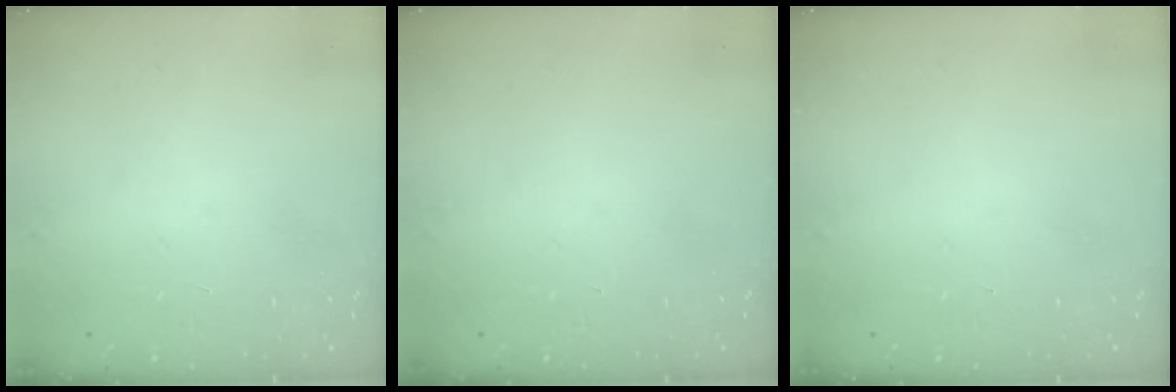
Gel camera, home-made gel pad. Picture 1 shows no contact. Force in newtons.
{"total": 0.0}
{"total": 0.0}